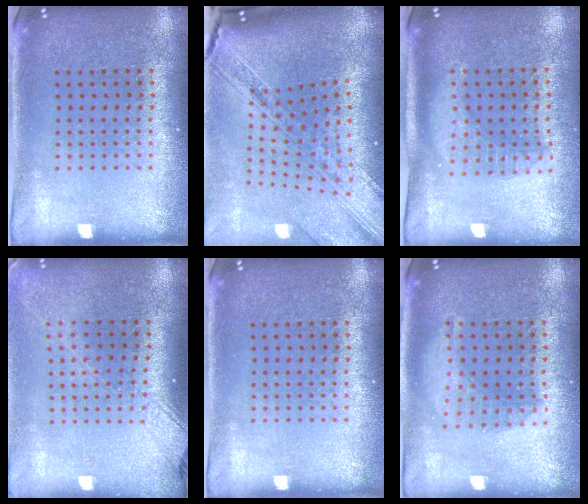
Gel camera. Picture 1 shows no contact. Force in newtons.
{"total": 3.9, "press": 2.8, "slide": 2.6}
{"total": 1.8, "press": 1.5, "slide": 0.9}
{"total": 1.8, "press": 1.4, "slide": 1.0}
{"total": 0.0}
{"total": 1.3, "press": 1.3, "slide": 0.4}